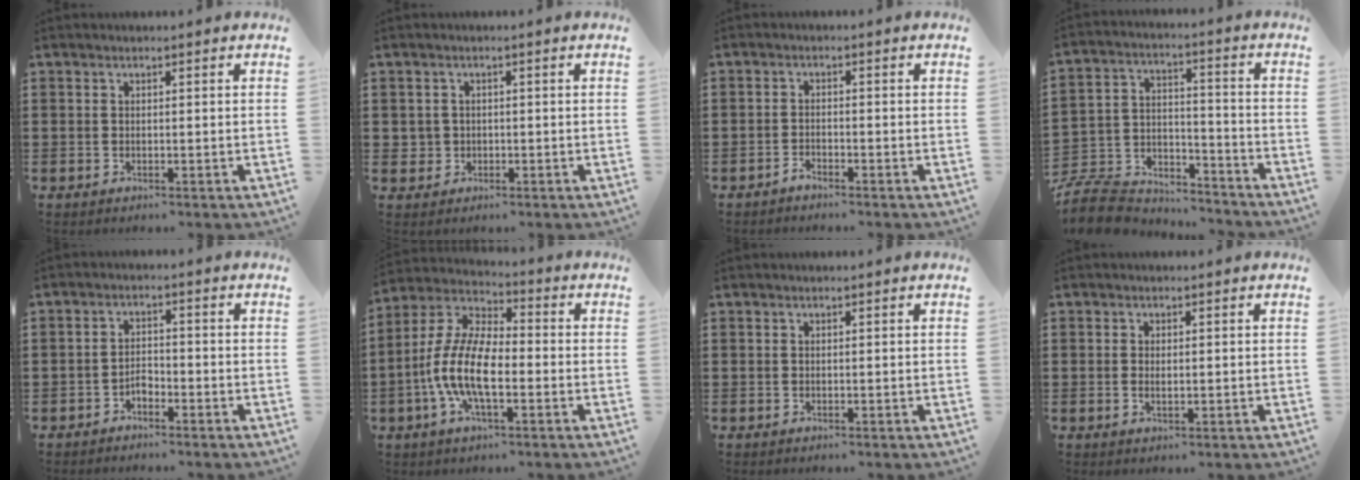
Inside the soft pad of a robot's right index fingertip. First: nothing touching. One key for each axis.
{"total": 1.9, "fx": -0.3, "fy": 1.8, "fz": 0.3, "tx": -0.013, "ty": 0.006, "tz": -0.008}
{"total": 1.4, "fx": -1.4, "fy": 0.1, "fz": 0.2, "tx": -0.007, "ty": 0.000, "tz": -0.027}
{"total": 9.7, "fx": -9.1, "fy": 2.8, "fz": 2.0, "tx": -0.056, "ty": 0.019, "tz": -0.182}
{"total": 2.0, "fx": -1.5, "fy": 1.0, "fz": 0.9, "tx": -0.021, "ty": 0.004, "tz": -0.033}
{"total": 11.0, "fx": -3.2, "fy": 4.5, "fz": 9.5, "tx": -0.229, "ty": -0.008, "tz": -0.067}
{"total": 0.0}
{"total": 1.2, "fx": 0.0, "fy": 0.5, "fz": 1.0, "tx": -0.020, "ty": 0.004, "tz": -0.001}